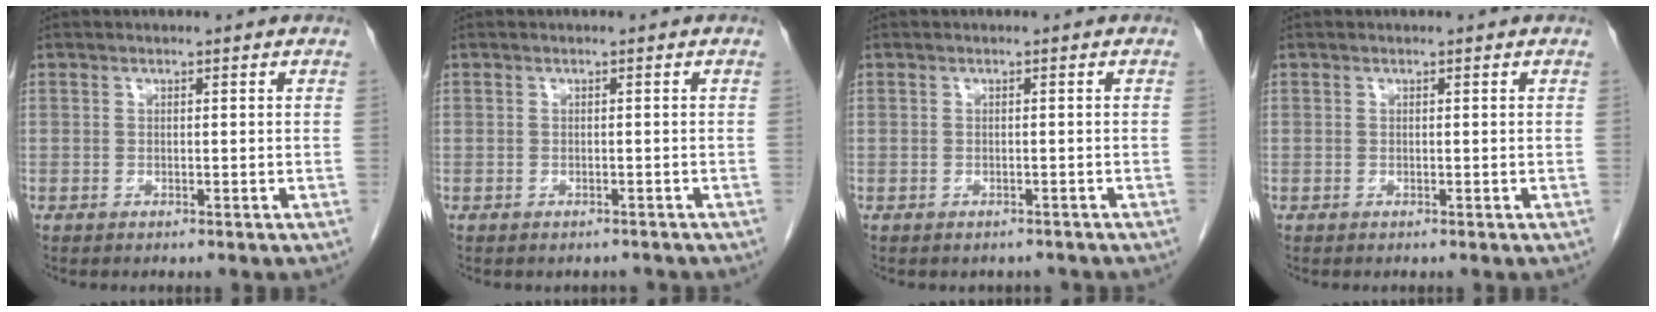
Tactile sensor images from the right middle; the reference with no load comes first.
{"total": 1.5, "force": [-1.3, 0.6, 0.0], "torque": [-0.003, 0.000, -0.020]}
{"total": 1.7, "force": [-1.5, 0.8, 0.1], "torque": [-0.003, 0.001, -0.021]}
{"total": 0.0}